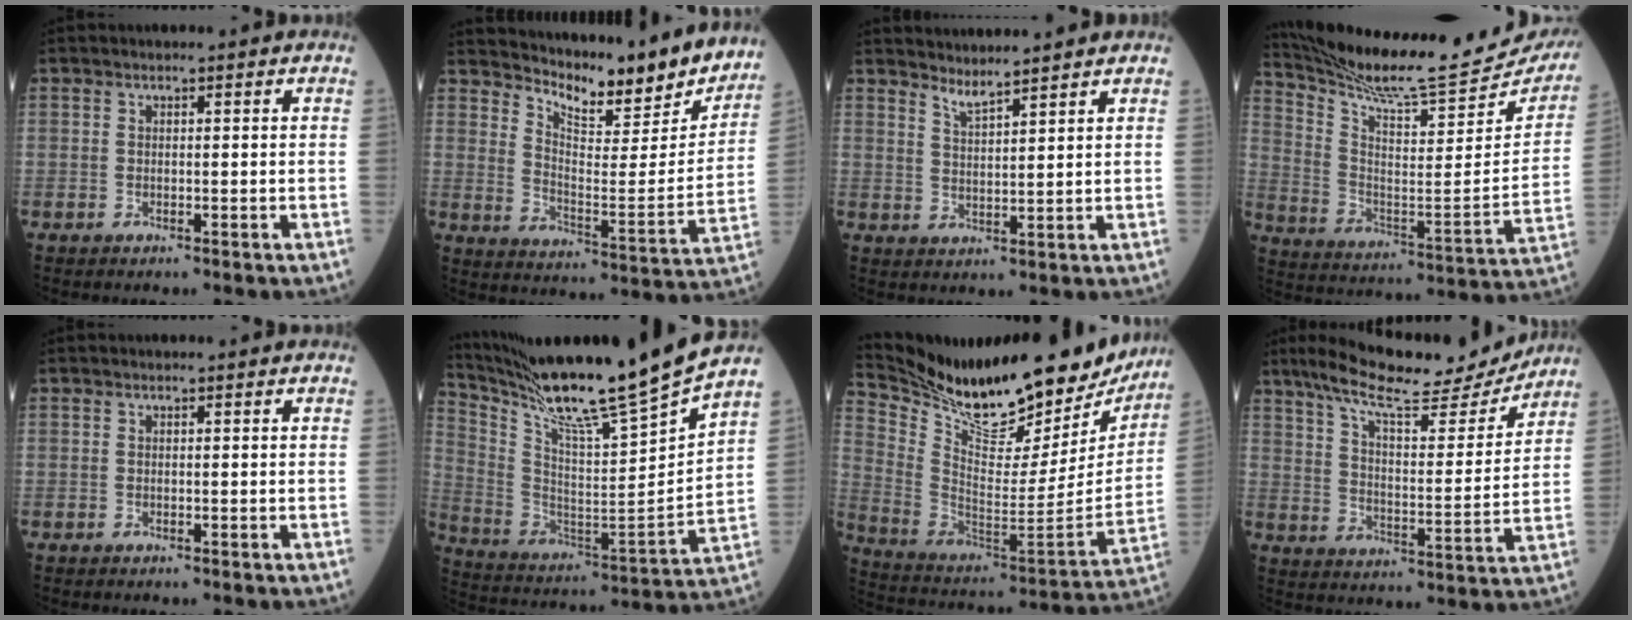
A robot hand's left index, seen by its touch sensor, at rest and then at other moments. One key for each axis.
{"total": 17.8, "fx": 15.9, "fy": 4.2, "fz": 6.7, "tx": -0.105, "ty": -0.039, "tz": 0.208}
{"total": 3.9, "fx": 3.7, "fy": -0.6, "fz": 0.9, "tx": -0.026, "ty": -0.001, "tz": 0.065}
{"total": 25.5, "fx": 23.8, "fy": 1.9, "fz": 9.0, "tx": -0.162, "ty": -0.096, "tz": 0.337}
{"total": 0.0}
{"total": 23.6, "fx": 20.0, "fy": -2.6, "fz": 12.1, "tx": -0.221, "ty": -0.063, "tz": 0.328}
{"total": 28.2, "fx": 24.1, "fy": 7.1, "fz": 12.8, "tx": -0.232, "ty": -0.045, "tz": 0.357}
{"total": 16.3, "fx": 14.3, "fy": 2.2, "fz": 7.5, "tx": -0.129, "ty": -0.001, "tz": 0.220}